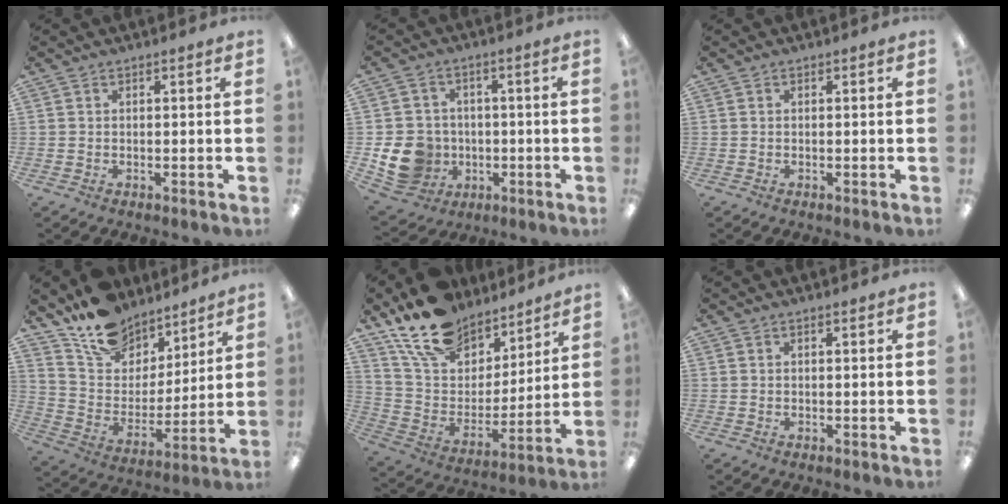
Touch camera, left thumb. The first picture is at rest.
{"total": 10.9, "force": [-2.2, 9.9, 4.0], "torque": [-0.109, 0.014, -0.031]}
{"total": 0.0}
{"total": 15.1, "force": [12.4, 8.1, 2.7], "torque": [-0.071, -0.095, 0.238]}
{"total": 17.8, "force": [14.1, 9.3, 5.6], "torque": [-0.127, -0.094, 0.262]}
{"total": 0.7, "force": [0.4, 0.0, 0.5], "torque": [-0.011, 0.000, 0.008]}